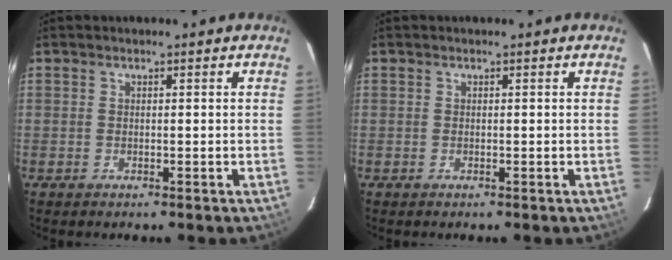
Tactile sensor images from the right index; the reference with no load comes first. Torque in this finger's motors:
{"motor_torque": [0.00, 0.00, 0.06, 0.00]}